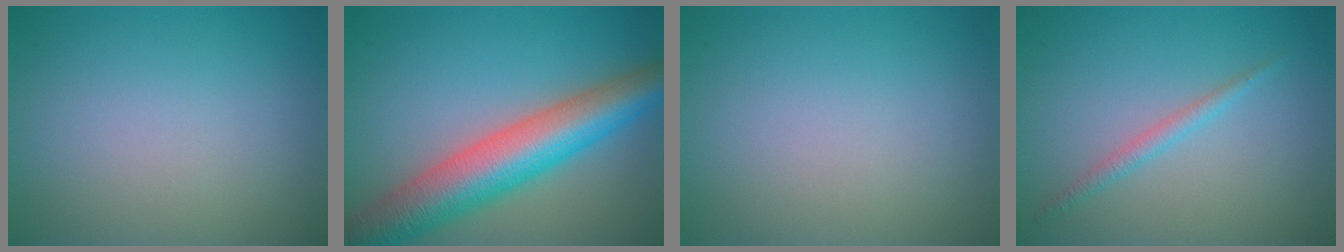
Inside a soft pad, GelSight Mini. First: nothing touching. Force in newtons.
{"total": 9.4, "press": 9.4, "slide": 0.1}
{"total": 0.0}
{"total": 1.4, "press": 1.4, "slide": 0.1}